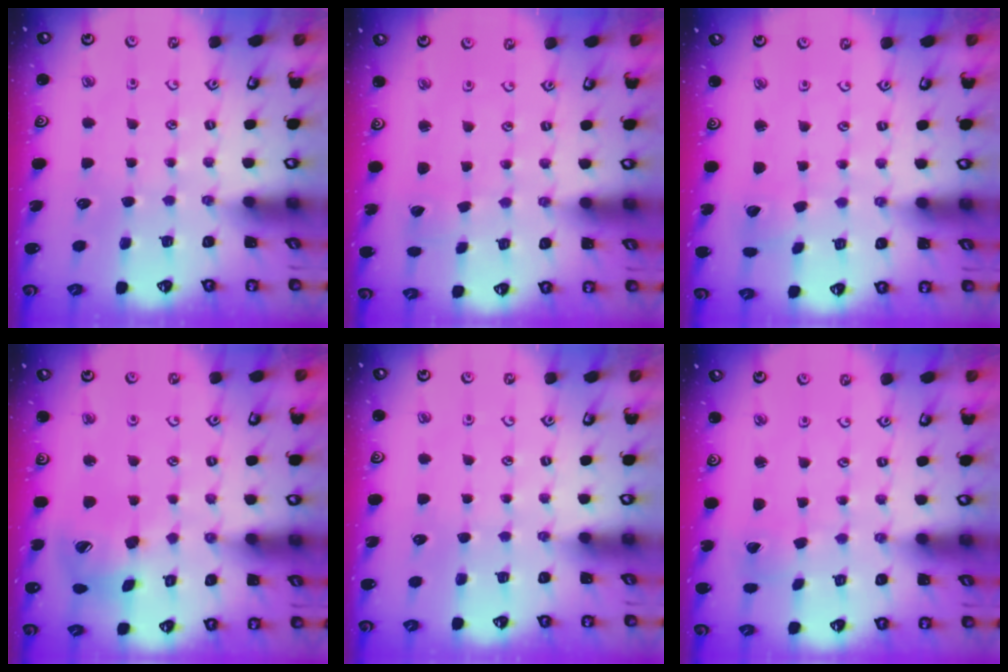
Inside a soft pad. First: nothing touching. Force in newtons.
{"total": 0.0}
{"total": 1.8, "press": 1.7, "slide": 0.3}
{"total": 15.5, "press": 15.2, "slide": 2.5}
{"total": 0.0}
{"total": 0.5, "press": 0.5, "slide": 0.0}